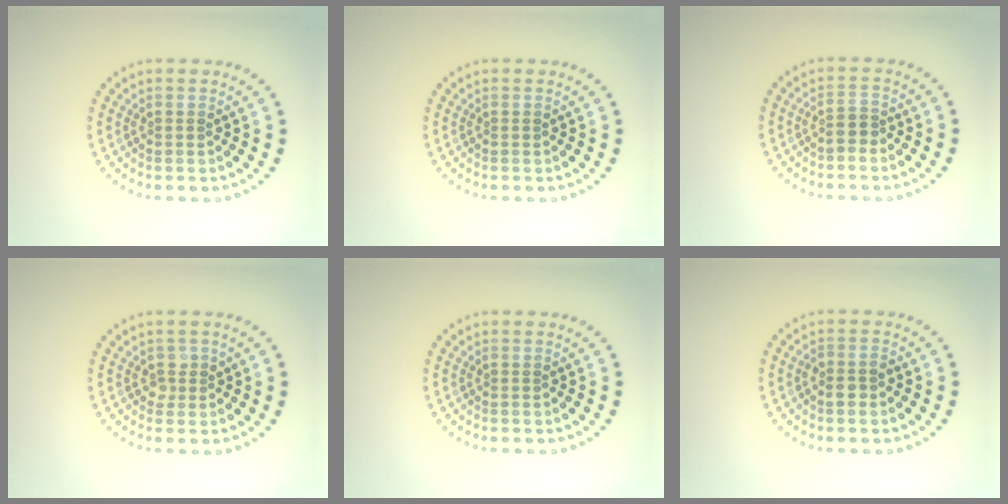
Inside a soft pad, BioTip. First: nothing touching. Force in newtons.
{"total": 0.0}
{"total": 1.6, "press": 1.5, "slide": 0.7}
{"total": 1.2, "press": 1.1, "slide": 0.4}
{"total": 0.0}
{"total": 1.5, "press": 1.4, "slide": 0.5}